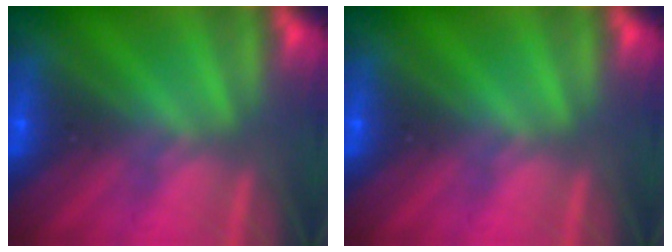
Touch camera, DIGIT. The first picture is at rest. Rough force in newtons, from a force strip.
{"total": 0.0}